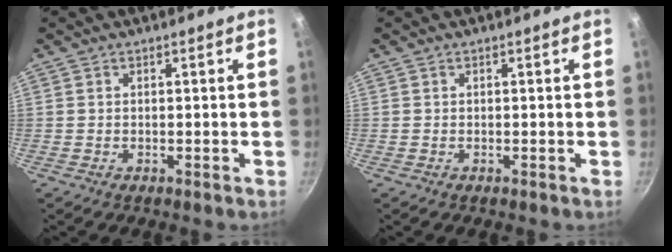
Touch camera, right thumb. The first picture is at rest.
{"total": 0.0}